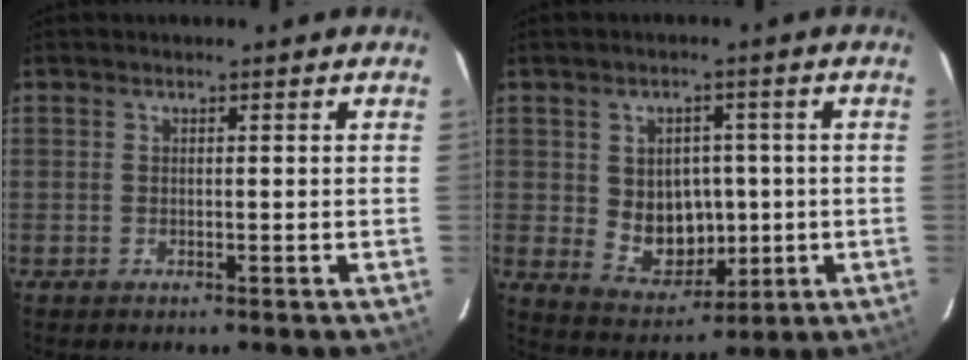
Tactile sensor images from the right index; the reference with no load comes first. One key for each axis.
{"total": 9.1, "fx": -0.1, "fy": 7.7, "fz": 4.8, "tx": -0.094, "ty": -0.001, "tz": 0.023}